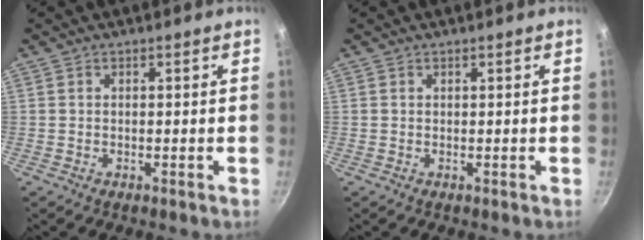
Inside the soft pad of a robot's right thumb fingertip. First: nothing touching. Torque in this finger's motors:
{"motor_torque": [0.01, 0.01, 0.00, 0.00, 0.02]}